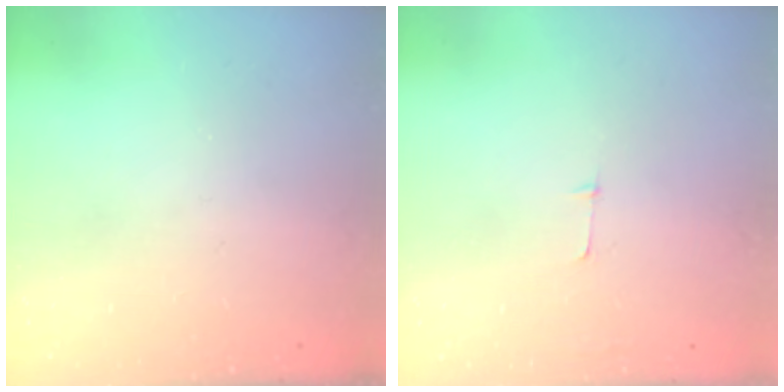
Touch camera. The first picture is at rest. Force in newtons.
{"total": 3.7, "press": 3.7, "slide": 0.3}